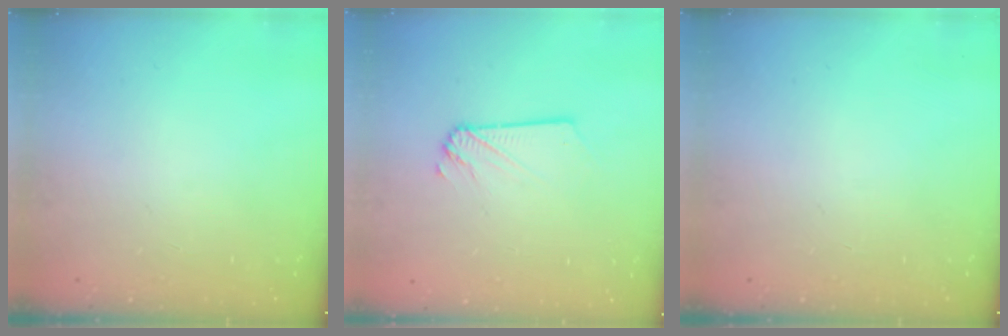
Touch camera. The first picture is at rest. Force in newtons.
{"total": 2.0, "press": 2.0, "slide": 0.2}
{"total": 0.0}